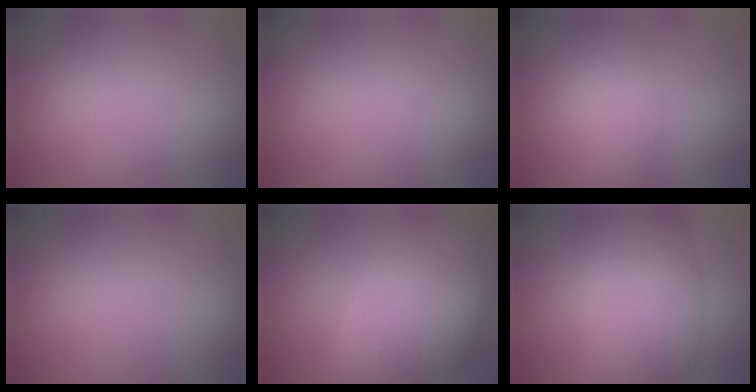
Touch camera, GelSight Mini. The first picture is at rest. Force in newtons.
{"total": 0.0}
{"total": 4.6, "press": 4.6, "slide": 0.0}
{"total": 0.0}
{"total": 13.5, "press": 13.4, "slide": 0.7}
{"total": 8.6, "press": 8.6, "slide": 0.3}